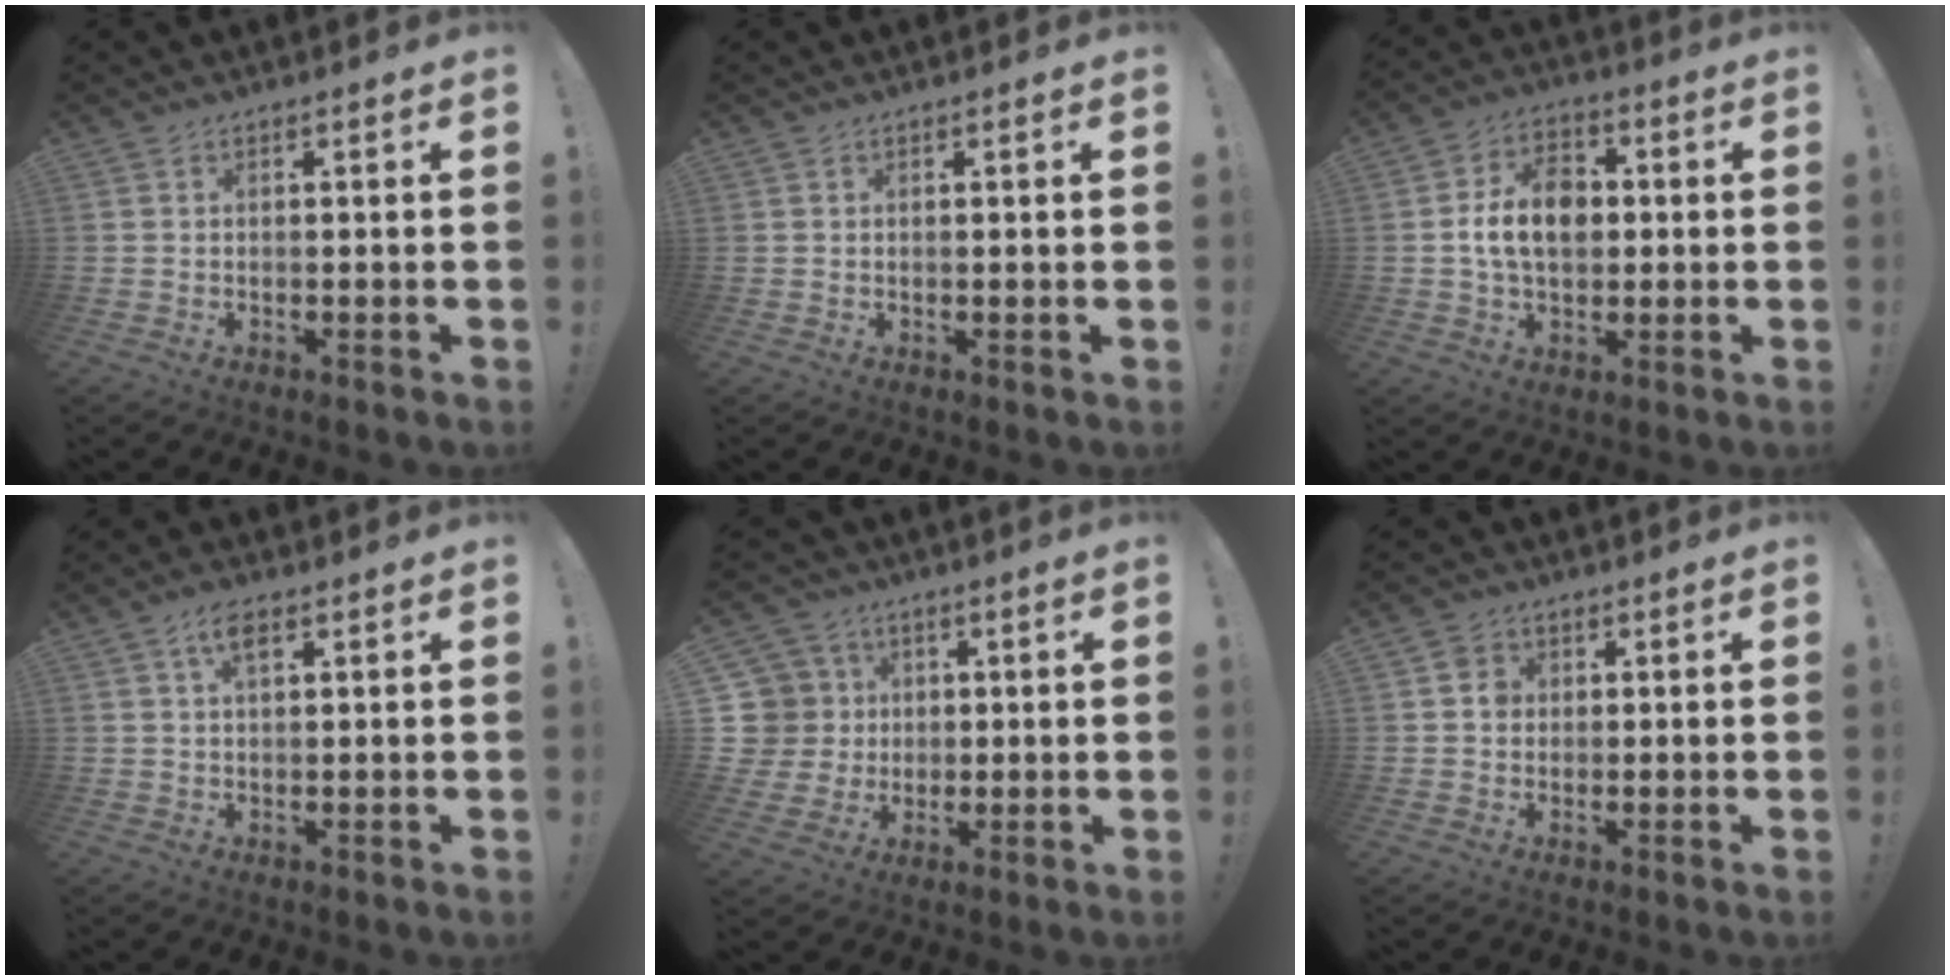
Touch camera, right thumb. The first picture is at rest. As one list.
[{"total": 1.0, "force": [0.8, 0.7, -0.1], "torque": [0.009, -0.001, 0.013]}, {"total": 12.5, "force": [0.3, 8.8, 8.9], "torque": [-0.143, 0.008, 0.004]}, {"total": 4.5, "force": [2.1, 2.0, 3.4], "torque": [-0.059, 0.001, 0.035]}, {"total": 9.1, "force": [1.9, 8.5, 2.4], "torque": [-0.043, -0.008, 0.045]}, {"total": 4.0, "force": [0.6, 3.7, 1.4], "torque": [-0.018, 0.006, 0.010]}]